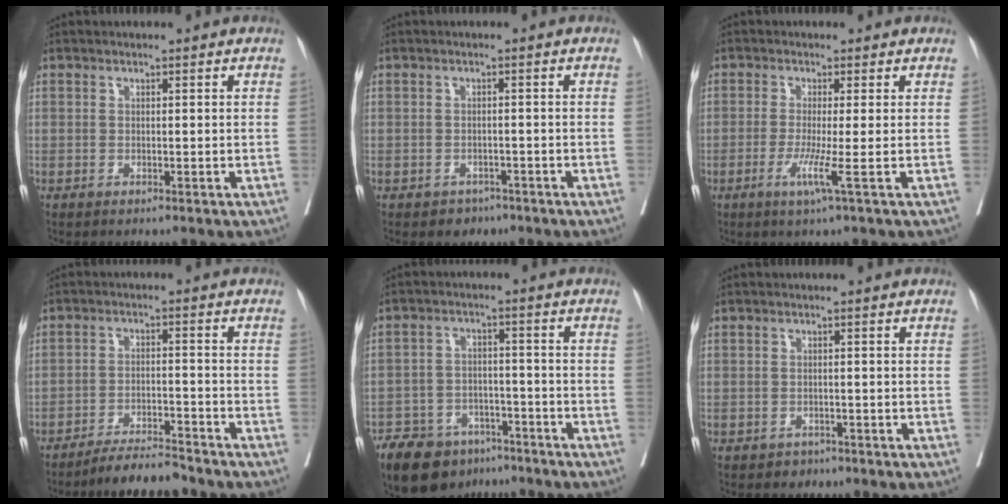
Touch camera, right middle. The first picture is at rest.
{"total": 2.3, "force": [-1.5, 1.6, 0.2], "torque": [-0.007, 0.006, -0.019]}
{"total": 3.7, "force": [-1.2, -1.1, 3.3], "torque": [-0.066, -0.010, -0.024]}
{"total": 6.6, "force": [-6.3, 0.1, 2.0], "torque": [-0.025, -0.010, -0.110]}
{"total": 11.6, "force": [-8.7, 6.4, 4.2], "torque": [-0.071, 0.005, -0.139]}
{"total": 1.5, "force": [-1.0, 1.0, 0.0], "torque": [-0.005, 0.003, -0.015]}